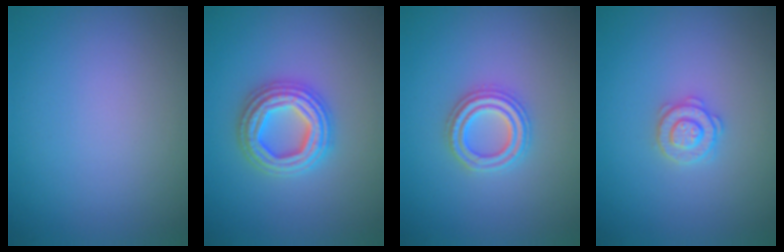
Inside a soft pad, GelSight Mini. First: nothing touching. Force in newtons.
{"total": 4.1, "press": 4.0, "slide": 0.7}
{"total": 2.7, "press": 2.7, "slide": 0.5}
{"total": 2.6, "press": 2.5, "slide": 0.5}